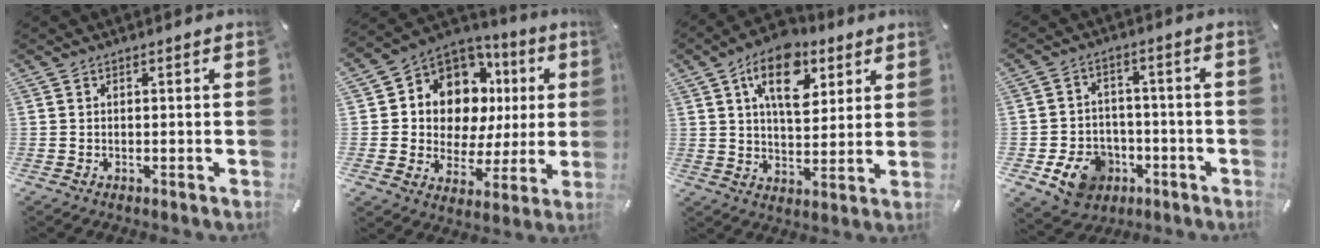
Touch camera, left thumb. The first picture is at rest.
{"total": 11.1, "force": [4.9, 9.0, 4.3], "torque": [-0.080, -0.053, 0.093]}
{"total": 14.0, "force": [6.6, 8.6, 8.8], "torque": [-0.128, -0.020, 0.114]}
{"total": 10.3, "force": [-4.7, 8.1, 4.3], "torque": [-0.072, 0.034, -0.078]}